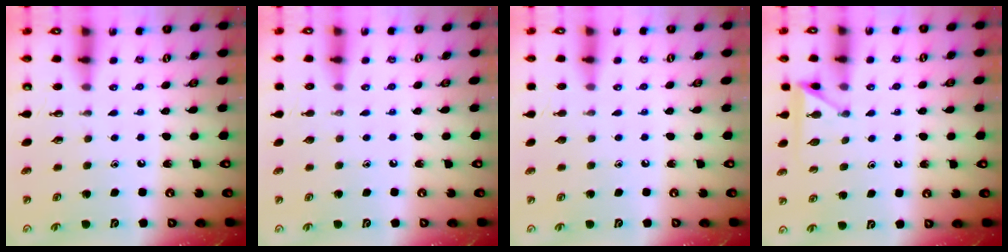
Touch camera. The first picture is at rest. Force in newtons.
{"total": 0.0}
{"total": 0.0}
{"total": 3.5, "press": 3.5, "slide": 0.3}